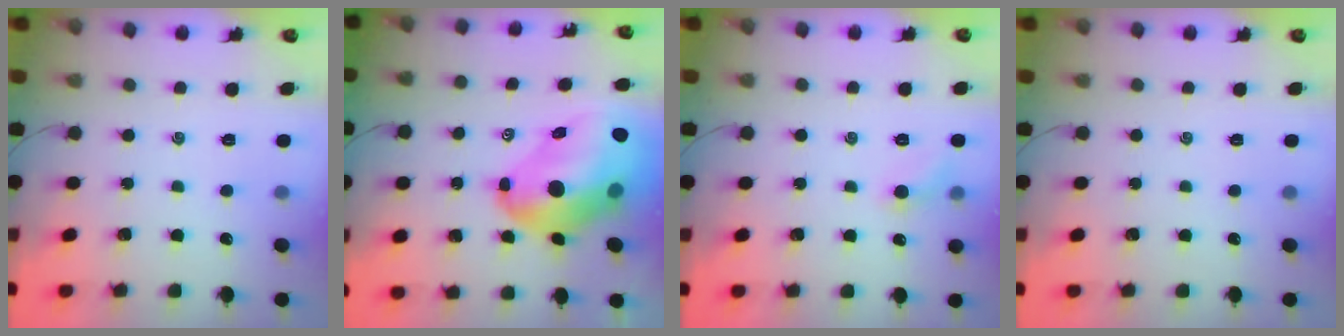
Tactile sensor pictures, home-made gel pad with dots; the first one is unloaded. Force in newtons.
{"total": 21.8, "press": 20.9, "slide": 6.0}
{"total": 4.6, "press": 4.4, "slide": 1.5}
{"total": 0.0}